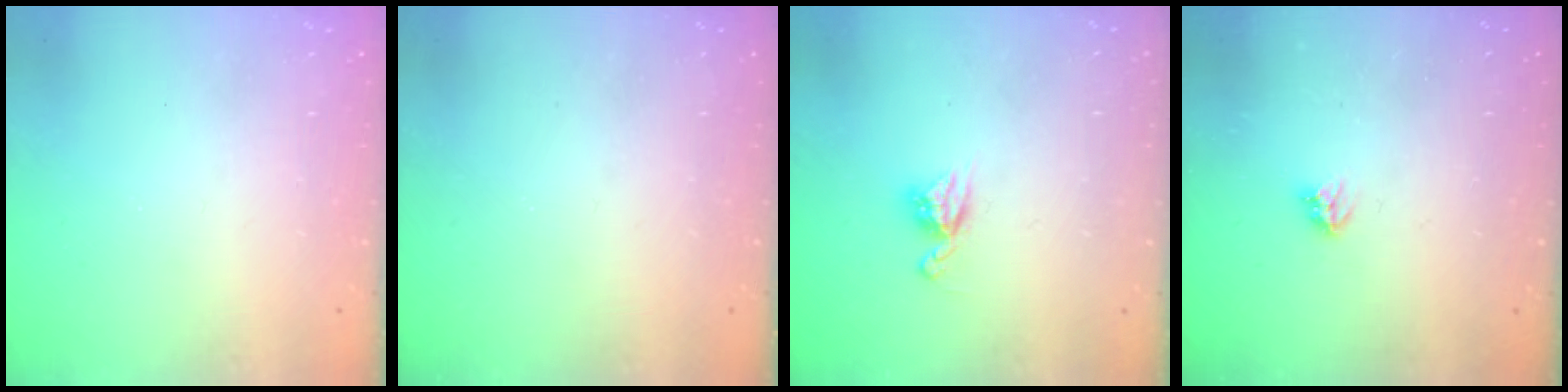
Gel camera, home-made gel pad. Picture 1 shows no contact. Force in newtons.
{"total": 0.0}
{"total": 7.7, "press": 7.7, "slide": 0.6}
{"total": 3.6, "press": 3.6, "slide": 0.5}